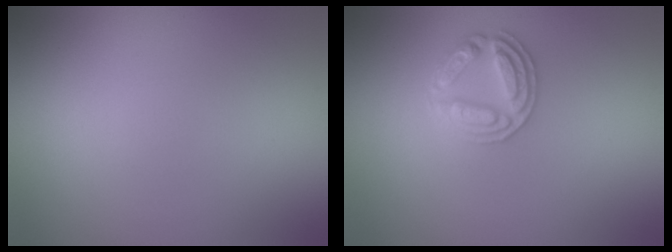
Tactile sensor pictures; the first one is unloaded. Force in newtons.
{"total": 2.8, "press": 2.7, "slide": 0.4}